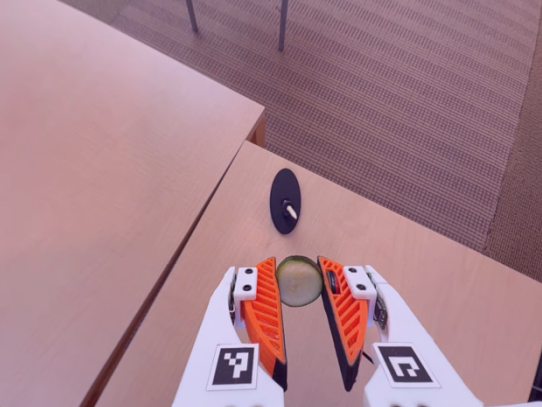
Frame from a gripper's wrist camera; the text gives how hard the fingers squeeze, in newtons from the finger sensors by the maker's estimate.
{"total": 10.2, "left": 10.4, "right": 9.9}